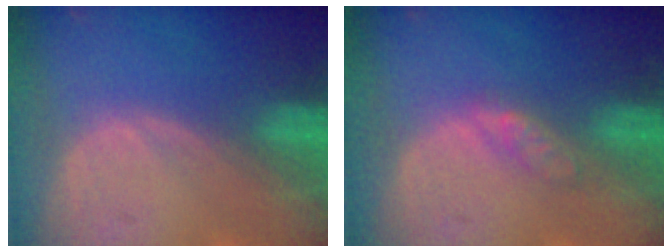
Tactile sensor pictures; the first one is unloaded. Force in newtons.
{"total": 2.7, "press": 2.7, "slide": 0.3}